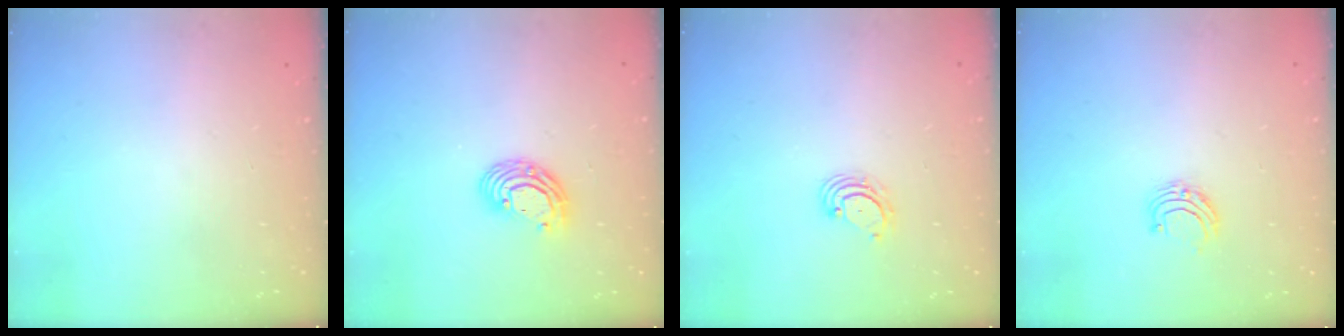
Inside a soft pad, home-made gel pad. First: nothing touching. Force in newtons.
{"total": 8.0, "press": 7.9, "slide": 1.2}
{"total": 4.0, "press": 4.0, "slide": 0.5}
{"total": 5.0, "press": 5.0, "slide": 0.5}